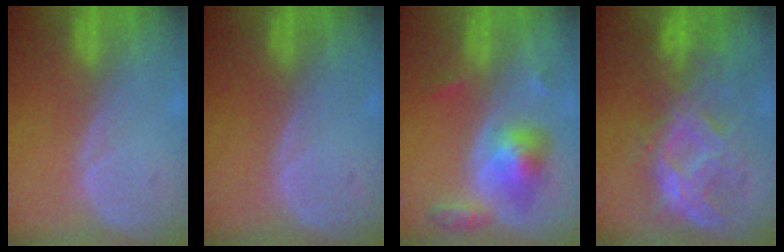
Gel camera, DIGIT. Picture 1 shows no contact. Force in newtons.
{"total": 0.0}
{"total": 5.8, "press": 5.8, "slide": 0.2}
{"total": 8.6, "press": 8.4, "slide": 1.9}